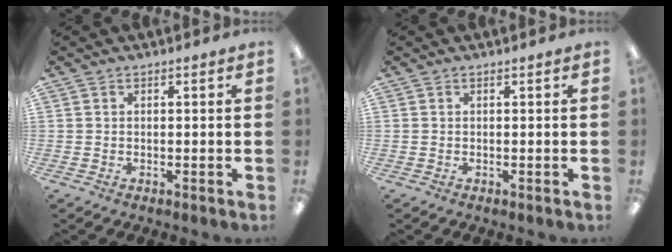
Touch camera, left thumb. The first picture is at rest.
{"total": 0.0}